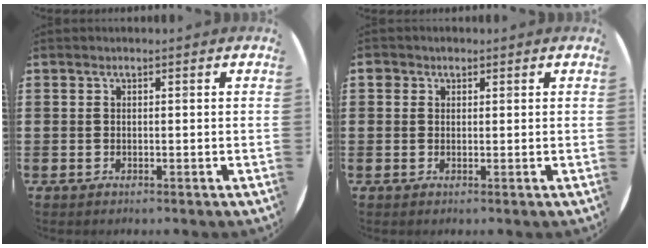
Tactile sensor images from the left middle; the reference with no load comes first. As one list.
[{"total": 1.2, "force": [0.9, 0.8, 0.2], "torque": [0.005, 0.003, 0.014]}]